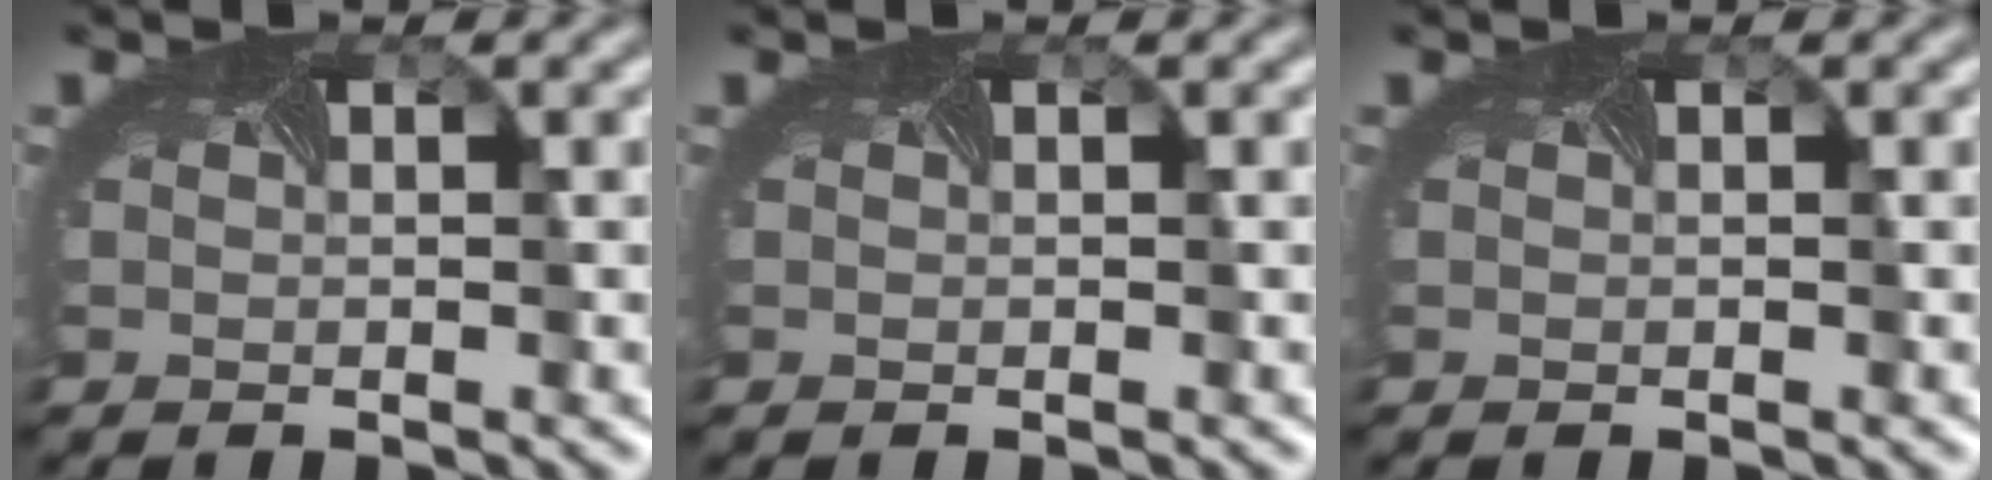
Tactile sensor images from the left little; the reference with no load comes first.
{"total": 0.0}
{"total": 0.0}